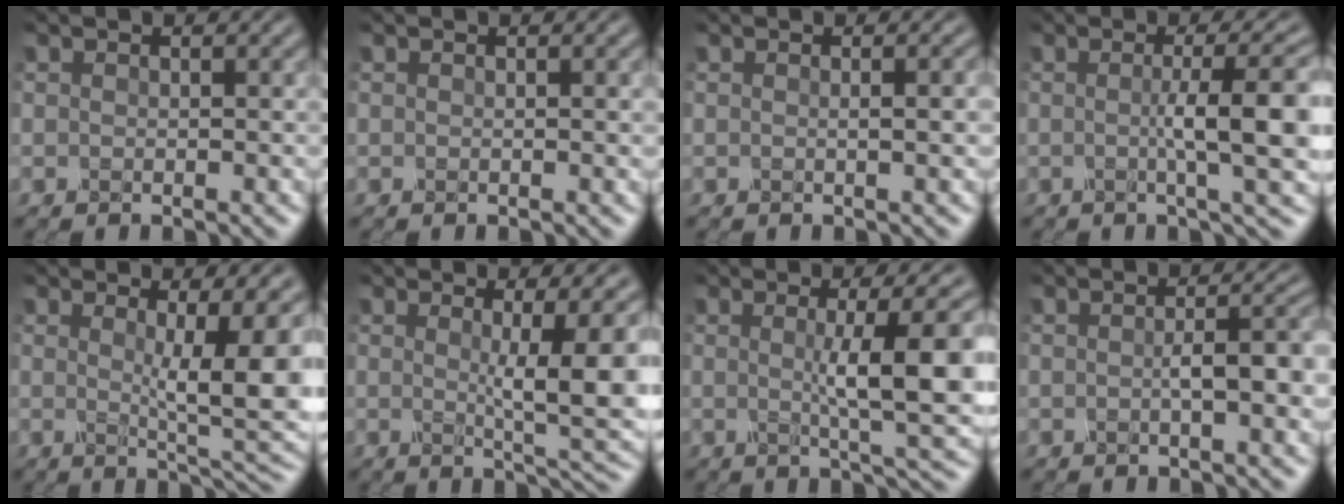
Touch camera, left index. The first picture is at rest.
{"total": 0.6, "force": [0.2, 0.2, 0.5], "torque": [-0.012, 0.002, 0.006]}
{"total": 1.4, "force": [-0.2, 0.1, 1.4], "torque": [-0.027, 0.001, -0.002]}
{"total": 6.3, "force": [-0.1, 0.9, 6.3], "torque": [-0.095, 0.007, -0.003]}
{"total": 6.3, "force": [1.2, 1.2, 6.1], "torque": [-0.090, -0.013, 0.023]}
{"total": 5.8, "force": [0.6, 0.9, 5.7], "torque": [-0.088, -0.007, 0.014]}
{"total": 7.5, "force": [0.5, 1.2, 7.4], "torque": [-0.105, 0.002, 0.009]}
{"total": 3.5, "force": [-0.7, 1.0, 3.3], "torque": [-0.061, 0.004, -0.010]}